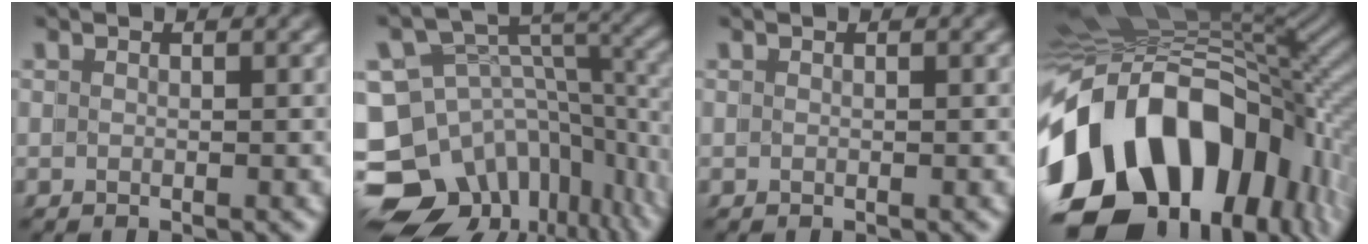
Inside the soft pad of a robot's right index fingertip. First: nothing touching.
{"total": 17.0, "force": [-5.5, 13.3, 9.1], "torque": [-0.165, -0.062, -0.083]}
{"total": 0.0}
{"total": 25.7, "force": [-3.3, 17.8, 18.2], "torque": [-0.337, -0.032, -0.042]}